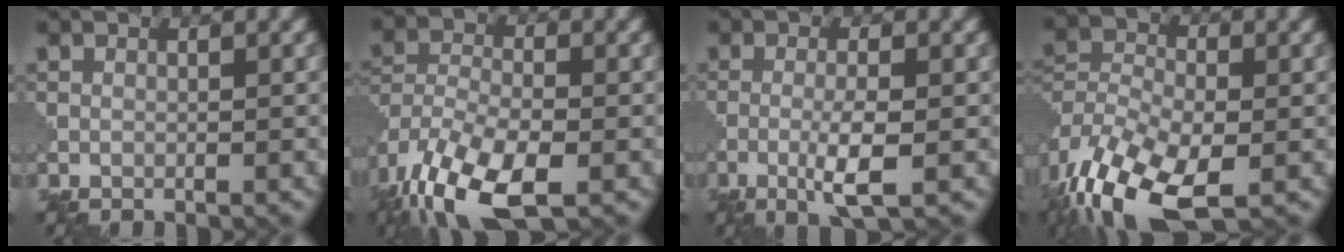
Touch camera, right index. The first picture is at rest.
{"total": 11.9, "force": [-7.6, 5.3, 7.5], "torque": [-0.152, -0.029, -0.138]}
{"total": 3.8, "force": [-1.1, 0.6, 3.6], "torque": [-0.068, -0.002, -0.024]}
{"total": 12.8, "force": [-7.9, 6.5, 7.7], "torque": [-0.160, -0.024, -0.135]}